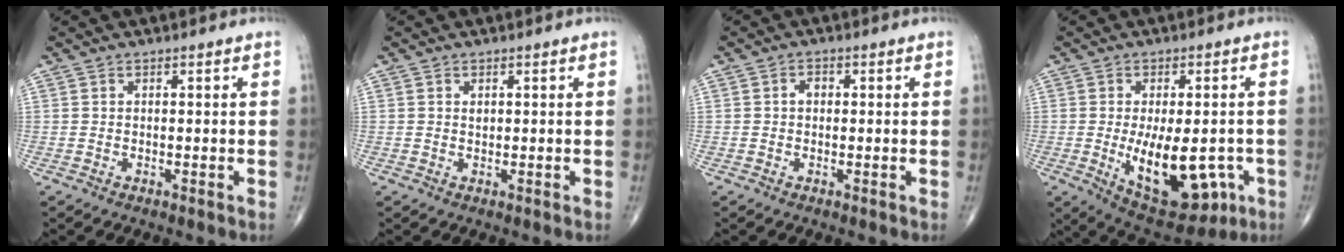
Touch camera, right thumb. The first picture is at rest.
{"total": 0.8, "force": [0.3, 0.5, 0.5], "torque": [-0.005, -0.001, 0.006]}
{"total": 1.6, "force": [0.0, 1.2, 1.0], "torque": [-0.011, 0.006, -0.003]}
{"total": 16.1, "force": [-3.8, 8.1, 13.4], "torque": [-0.183, -0.008, -0.032]}